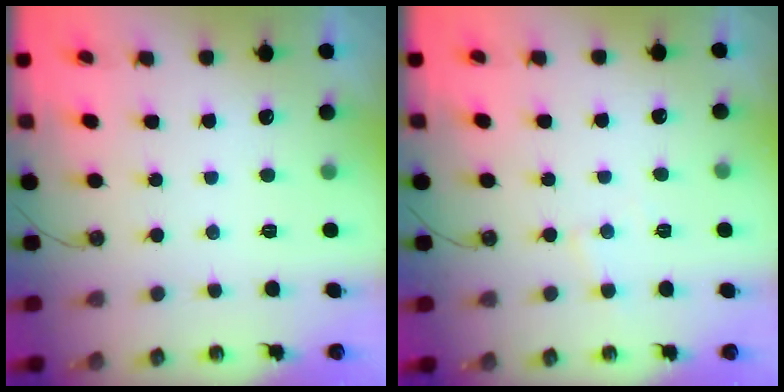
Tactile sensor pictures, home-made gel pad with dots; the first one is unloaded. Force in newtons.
{"total": 4.0, "press": 3.9, "slide": 0.6}